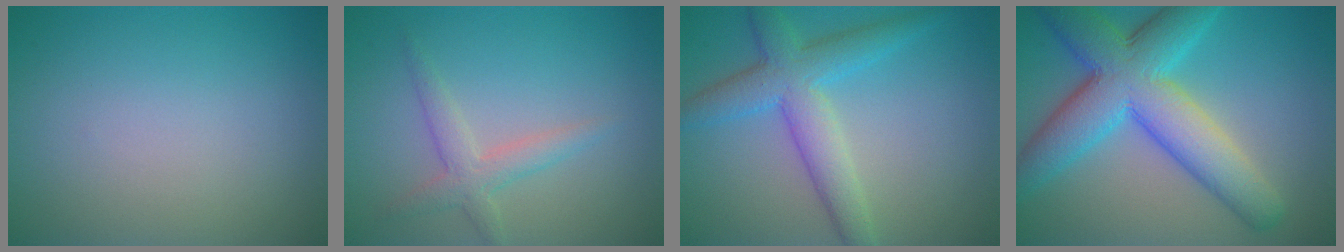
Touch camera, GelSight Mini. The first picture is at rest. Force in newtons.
{"total": 2.4, "press": 2.4, "slide": 0.1}
{"total": 5.3, "press": 5.3, "slide": 0.2}
{"total": 9.8, "press": 9.8, "slide": 0.4}